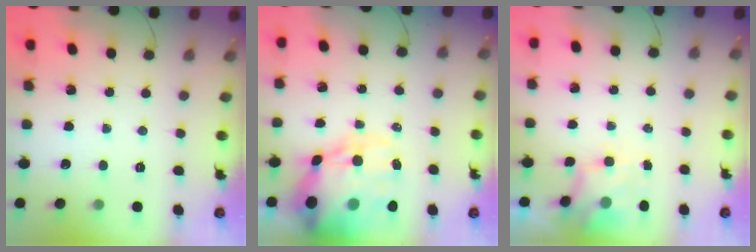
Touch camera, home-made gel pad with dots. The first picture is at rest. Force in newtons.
{"total": 23.1, "press": 22.6, "slide": 4.8}
{"total": 4.0, "press": 4.0, "slide": 0.7}